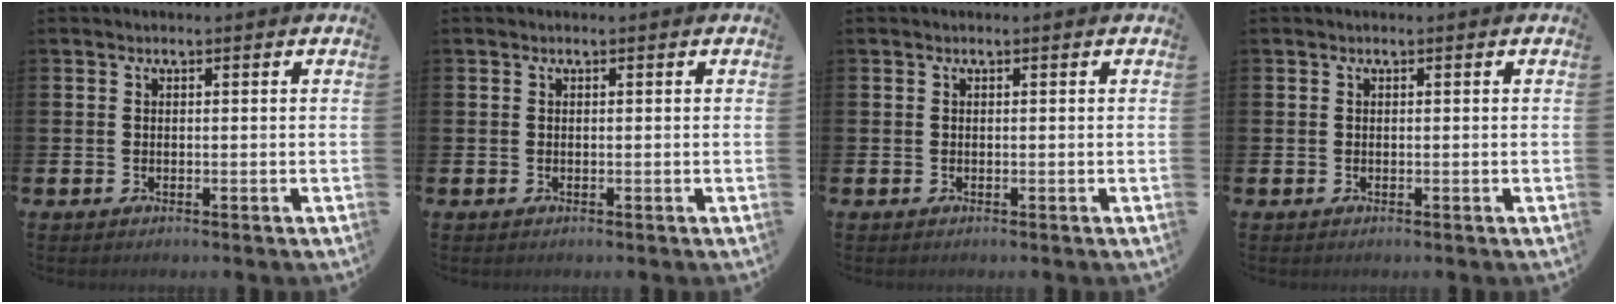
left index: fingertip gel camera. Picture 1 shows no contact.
{"total": 0.0}
{"total": 0.0}
{"total": 0.0}